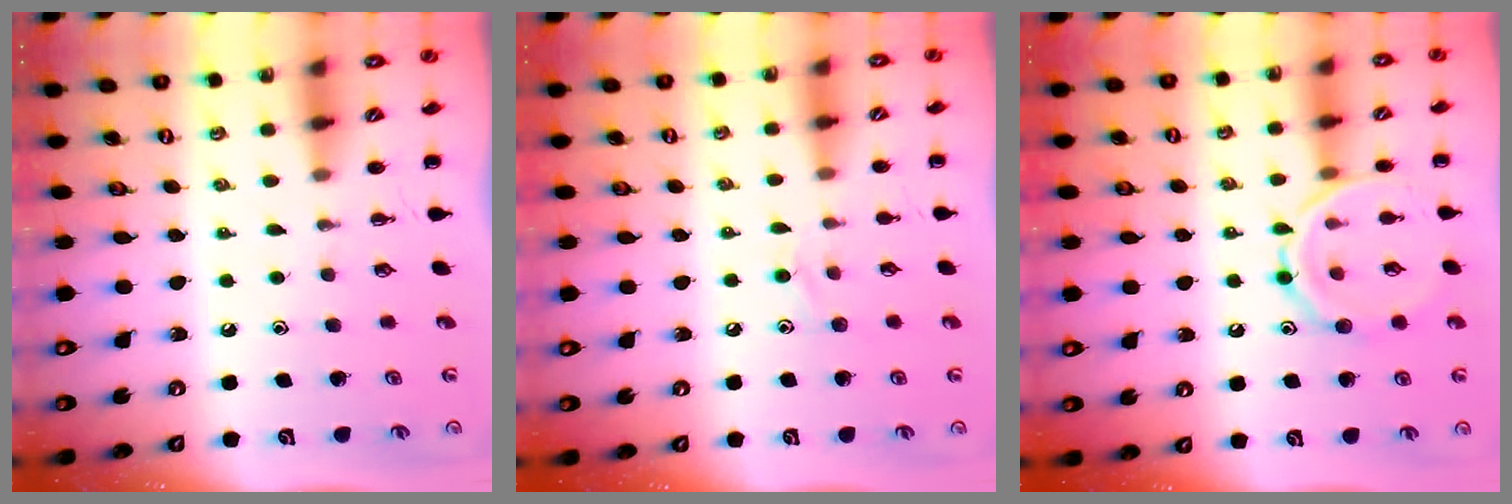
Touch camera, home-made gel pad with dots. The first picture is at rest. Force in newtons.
{"total": 7.0, "press": 6.6, "slide": 2.4}
{"total": 12.6, "press": 12.6, "slide": 0.6}